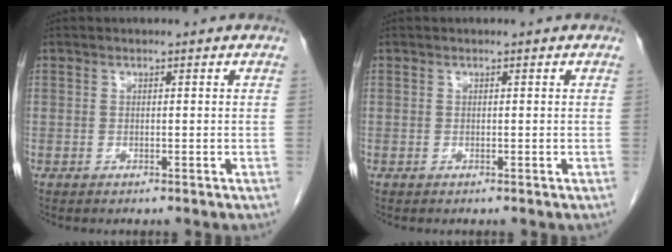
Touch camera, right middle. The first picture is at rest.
{"total": 0.0}